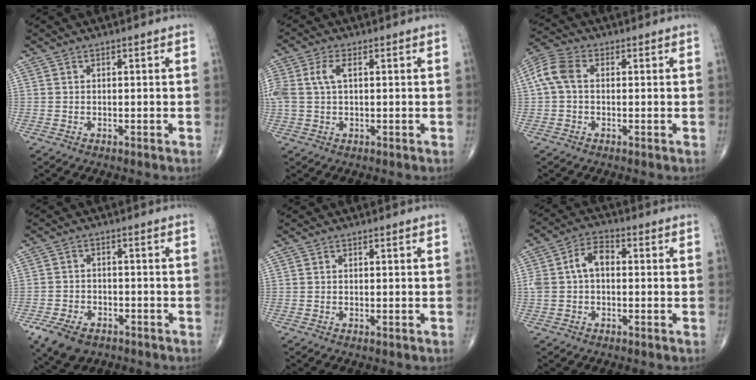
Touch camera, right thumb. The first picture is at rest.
{"total": 5.7, "force": [1.2, 2.9, 4.7], "torque": [-0.132, 0.018, 0.025]}
{"total": 6.2, "force": [0.5, 4.1, 4.7], "torque": [-0.107, 0.021, 0.003]}
{"total": 8.5, "force": [-5.1, 5.1, 4.4], "torque": [-0.078, 0.017, -0.083]}
{"total": 0.5, "force": [-0.2, 0.2, 0.4], "torque": [-0.011, -0.002, -0.003]}
{"total": 6.8, "force": [0.3, 4.3, 5.3], "torque": [-0.101, 0.028, -0.001]}